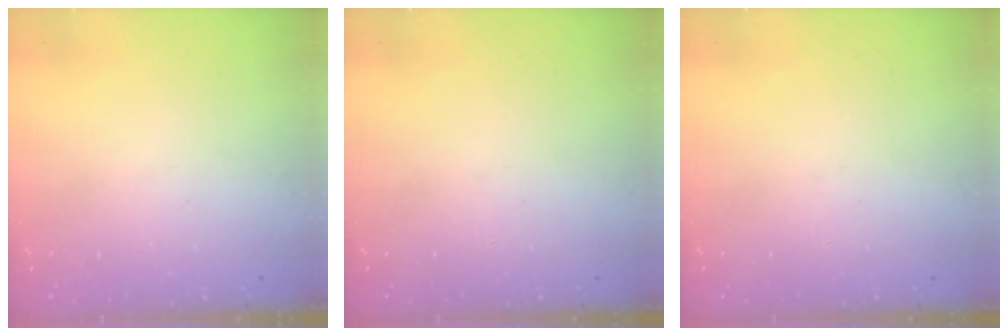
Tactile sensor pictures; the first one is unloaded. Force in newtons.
{"total": 0.0}
{"total": 0.0}